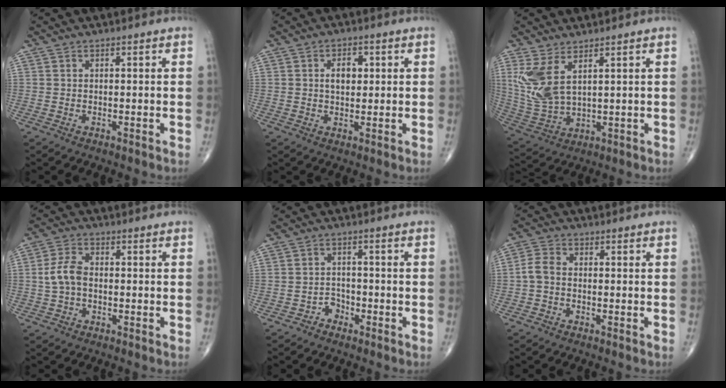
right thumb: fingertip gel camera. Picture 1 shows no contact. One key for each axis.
{"total": 4.4, "fx": 0.8, "fy": 2.8, "fz": 3.3, "tx": -0.042, "ty": 0.001, "tz": 0.012}
{"total": 9.4, "fx": 4.0, "fy": 4.0, "fz": 7.4, "tx": -0.169, "ty": -0.022, "tz": 0.096}
{"total": 5.2, "fx": -0.4, "fy": 3.3, "fz": 4.0, "tx": -0.087, "ty": 0.016, "tz": -0.013}
{"total": 2.5, "fx": -1.6, "fy": 1.8, "fz": 0.4, "tx": 0.004, "ty": 0.015, "tz": -0.034}
{"total": 3.4, "fx": -0.7, "fy": 2.3, "fz": 2.4, "tx": -0.049, "ty": 0.010, "tz": -0.022}